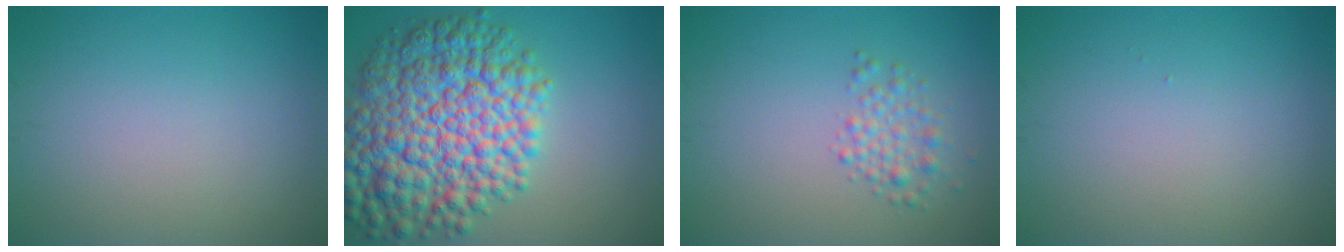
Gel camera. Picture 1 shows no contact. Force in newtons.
{"total": 12.6, "press": 12.6, "slide": 0.3}
{"total": 2.2, "press": 2.2, "slide": 0.1}
{"total": 0.0}